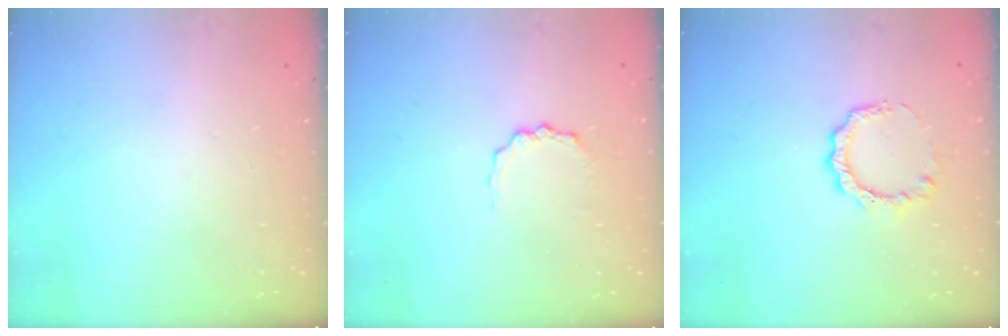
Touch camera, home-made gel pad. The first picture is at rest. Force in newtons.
{"total": 2.3, "press": 2.2, "slide": 0.3}
{"total": 6.0, "press": 6.0, "slide": 0.4}